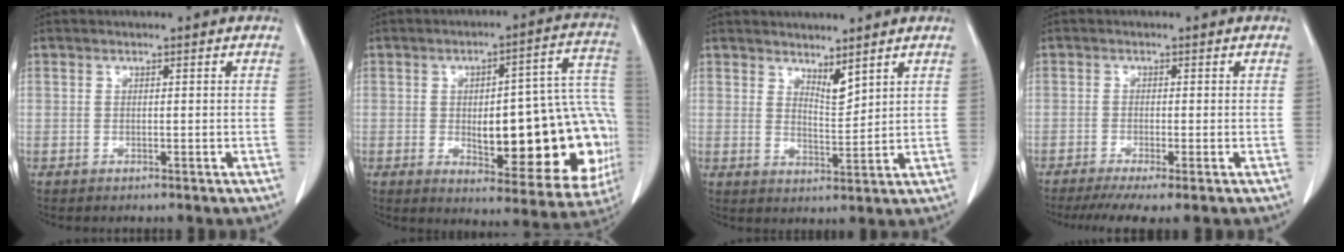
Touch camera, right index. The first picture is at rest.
{"total": 23.9, "force": [-3.4, 7.4, 22.5], "torque": [-0.205, 0.035, -0.019]}
{"total": 3.5, "force": [2.8, 0.8, 1.9], "torque": [-0.036, -0.012, 0.059]}
{"total": 5.7, "force": [-4.1, 0.2, 3.9], "torque": [-0.059, -0.013, -0.066]}